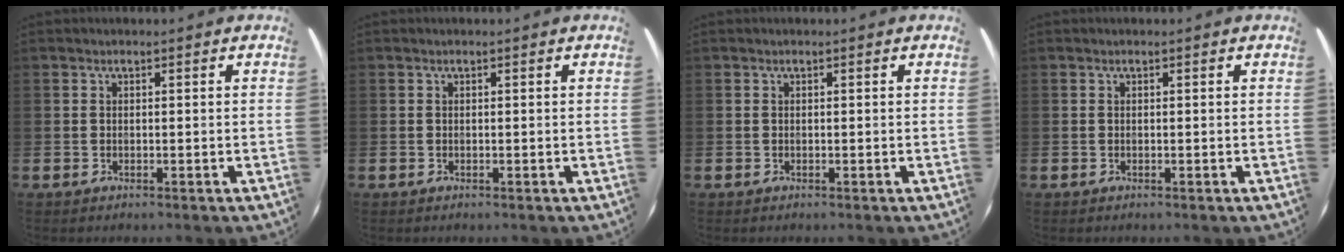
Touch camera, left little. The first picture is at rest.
{"total": 0.0}
{"total": 0.0}
{"total": 0.0}